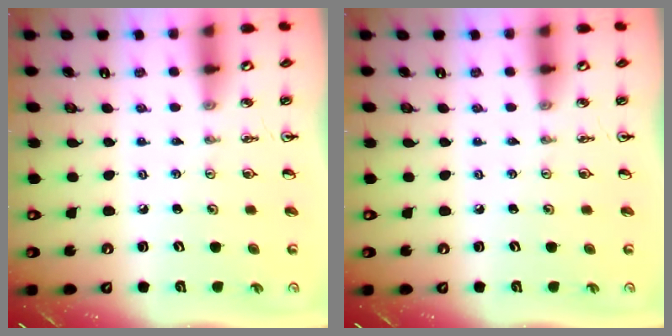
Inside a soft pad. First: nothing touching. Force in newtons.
{"total": 0.0}